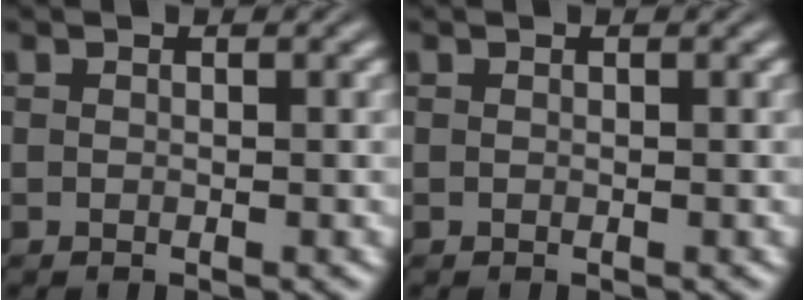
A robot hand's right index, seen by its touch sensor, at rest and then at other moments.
{"total": 0.0}